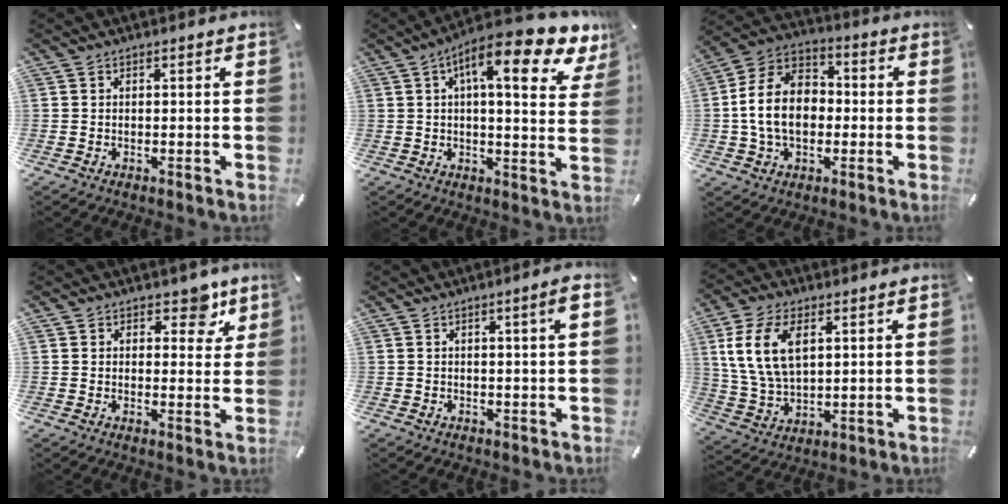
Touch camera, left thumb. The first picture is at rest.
{"total": 14.9, "force": [8.0, 4.2, 11.8], "torque": [-0.176, -0.040, 0.124]}
{"total": 13.6, "force": [-1.6, 10.2, 8.9], "torque": [-0.216, 0.021, -0.033]}
{"total": 6.2, "force": [4.1, 3.7, 2.8], "torque": [-0.005, -0.026, 0.062]}
{"total": 3.2, "force": [0.9, 0.2, 3.0], "torque": [-0.056, 0.001, 0.013]}
{"total": 11.8, "force": [4.0, 7.4, 8.2], "torque": [-0.201, 0.003, 0.073]}